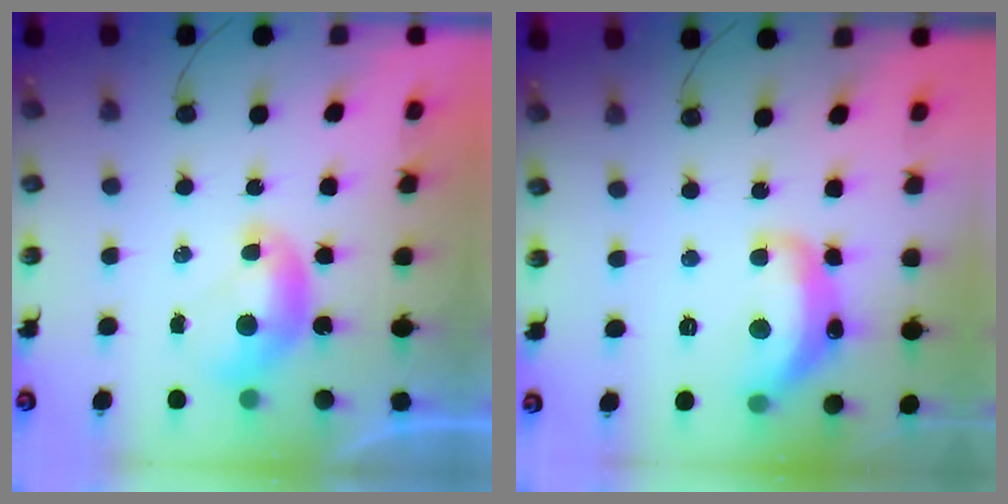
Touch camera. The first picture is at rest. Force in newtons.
{"total": 7.0, "press": 7.0, "slide": 0.6}